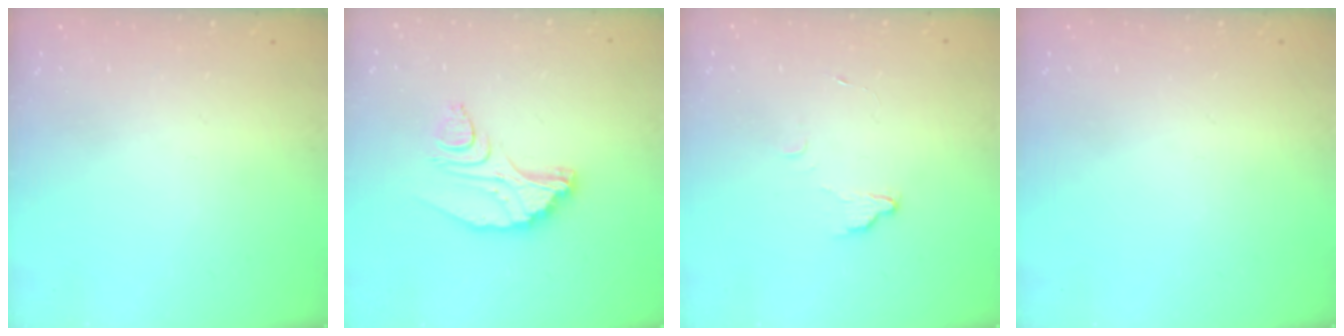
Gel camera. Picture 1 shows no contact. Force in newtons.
{"total": 10.4, "press": 10.4, "slide": 1.1}
{"total": 2.2, "press": 2.2, "slide": 0.2}
{"total": 0.0}